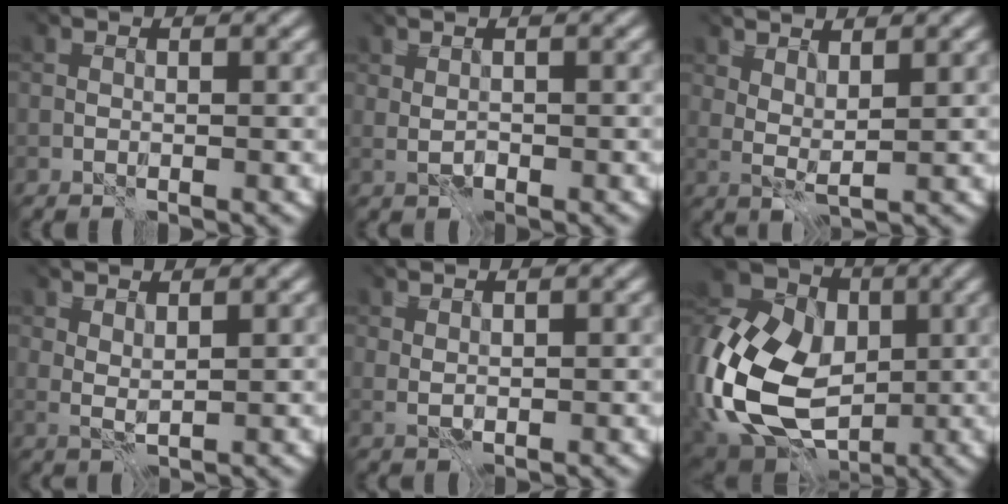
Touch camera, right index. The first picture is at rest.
{"total": 0.0}
{"total": 2.0, "force": [1.7, 0.1, 1.0], "torque": [-0.024, -0.003, 0.035]}
{"total": 1.4, "force": [1.4, -0.2, 0.4], "torque": [-0.015, -0.003, 0.028]}
{"total": 0.8, "force": [0.8, -0.2, 0.1], "torque": [-0.007, 0.000, 0.018]}
{"total": 16.5, "force": [-1.6, 12.1, 11.2], "torque": [-0.247, -0.003, -0.030]}